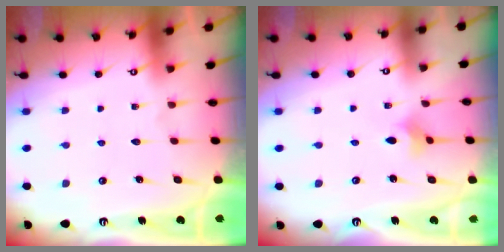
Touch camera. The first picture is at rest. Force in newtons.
{"total": 3.0, "press": 2.9, "slide": 0.5}